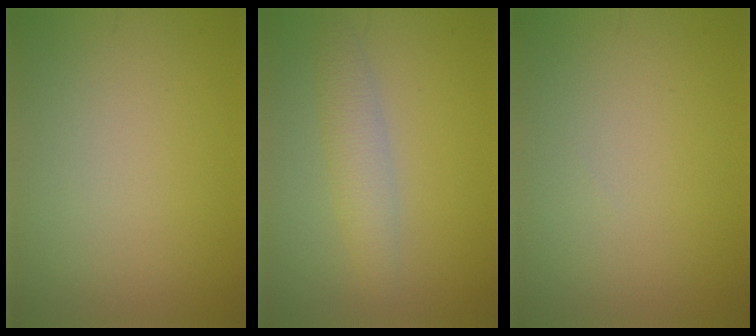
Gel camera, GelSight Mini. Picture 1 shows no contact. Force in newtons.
{"total": 2.8, "press": 2.8, "slide": 0.1}
{"total": 0.0}